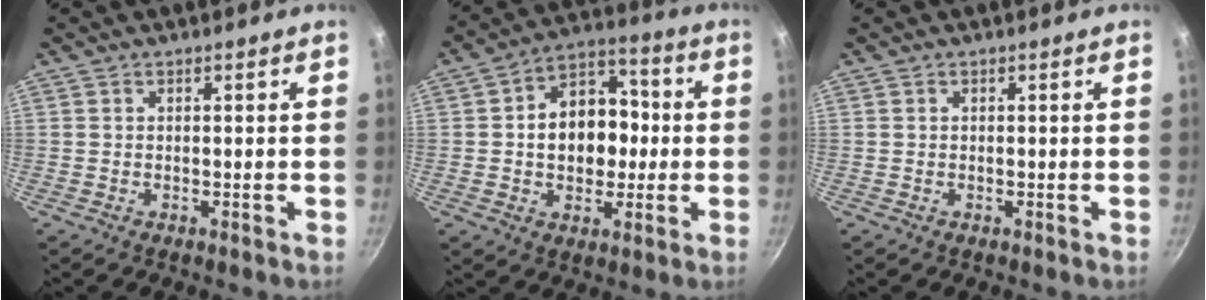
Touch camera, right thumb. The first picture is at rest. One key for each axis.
{"total": 14.1, "fx": 0.1, "fy": 10.6, "fz": 9.3, "tx": -0.097, "ty": 0.028, "tz": -0.009}
{"total": 0.0}